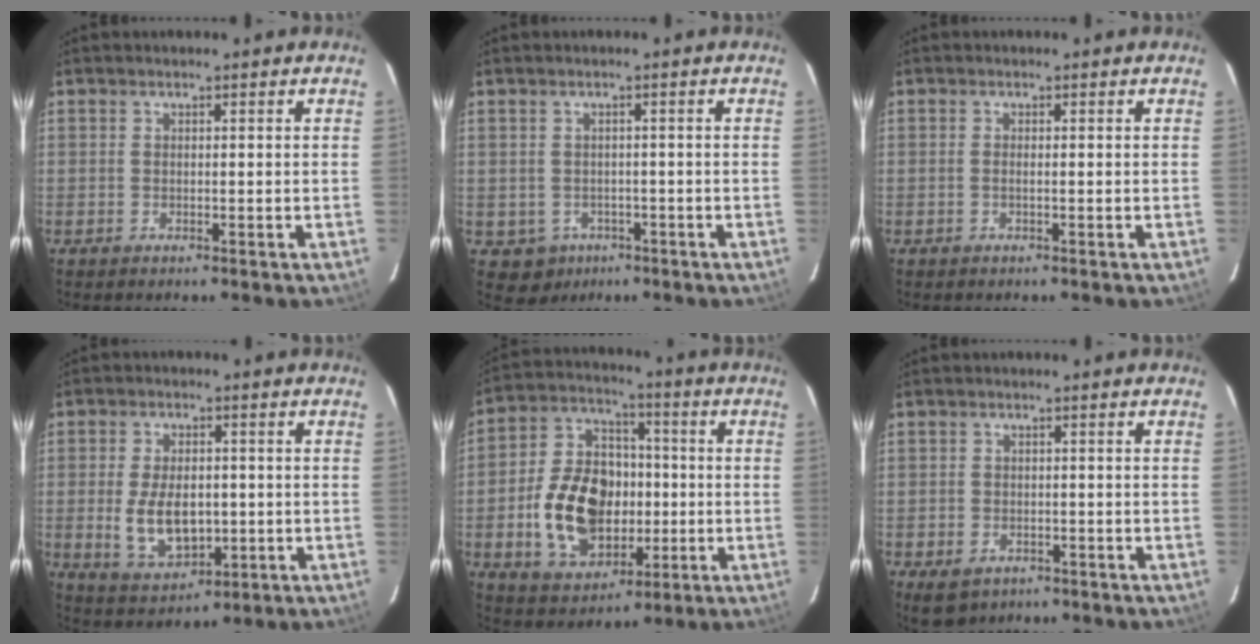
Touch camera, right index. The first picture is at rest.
{"total": 4.4, "force": [-1.7, 3.9, 0.8], "torque": [-0.026, 0.005, -0.013]}
{"total": 0.7, "force": [-0.2, -0.1, 0.7], "torque": [-0.014, 0.001, -0.005]}
{"total": 10.0, "force": [-1.3, 5.8, 8.1], "torque": [-0.163, -0.009, -0.008]}
{"total": 17.2, "force": [-2.8, 11.9, 12.1], "torque": [-0.253, 0.024, -0.031]}
{"total": 5.3, "force": [-3.0, 3.8, 2.3], "torque": [-0.053, -0.009, -0.040]}